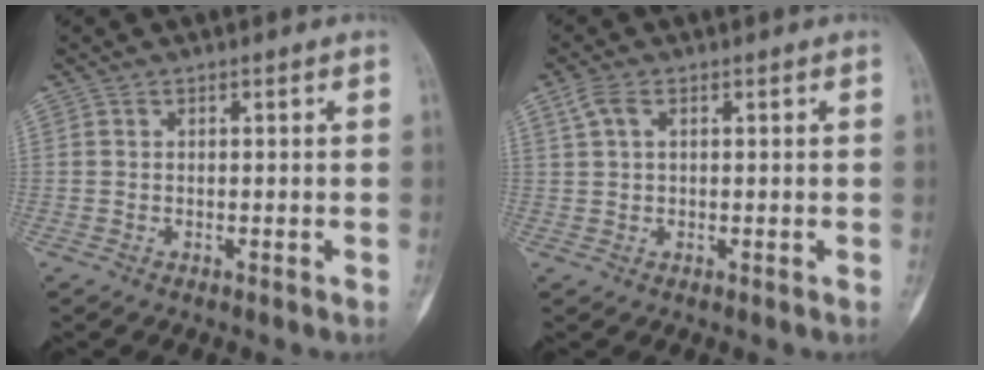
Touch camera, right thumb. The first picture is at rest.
{"total": 3.1, "force": [1.3, 1.6, 2.3], "torque": [-0.055, 0.012, 0.031]}